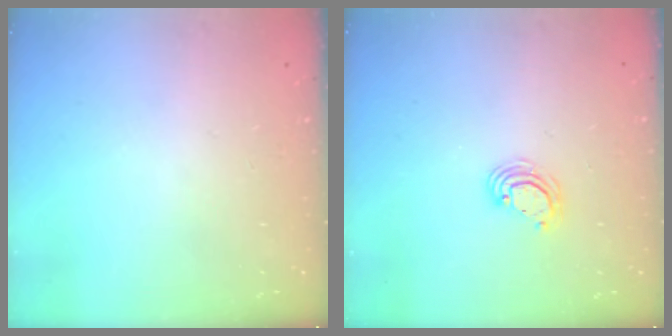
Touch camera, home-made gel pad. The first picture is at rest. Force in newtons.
{"total": 4.4, "press": 4.4, "slide": 0.2}